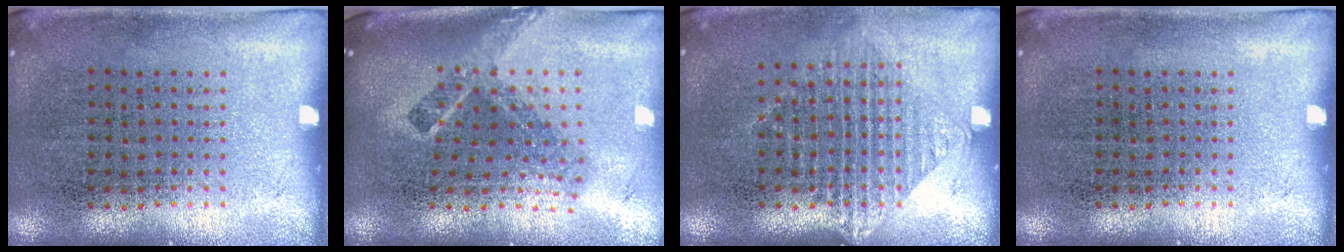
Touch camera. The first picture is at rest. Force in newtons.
{"total": 2.2, "press": 1.5, "slide": 1.7}
{"total": 1.3, "press": 1.1, "slide": 0.6}
{"total": 0.0}